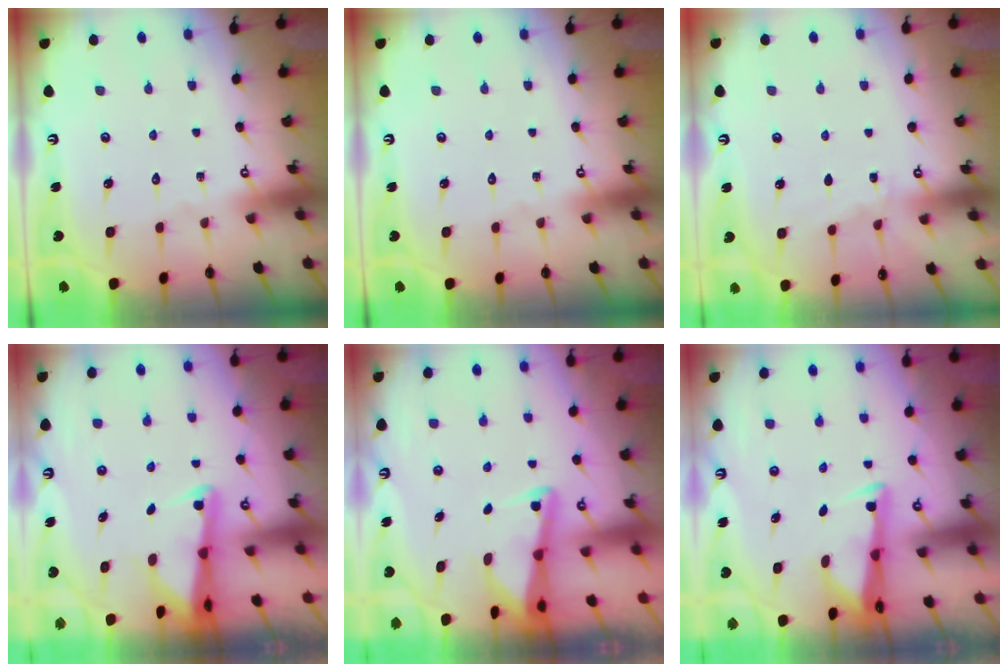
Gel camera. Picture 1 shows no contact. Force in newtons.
{"total": 0.0}
{"total": 2.9, "press": 2.9, "slide": 0.3}
{"total": 2.6, "press": 2.6, "slide": 0.5}
{"total": 2.3, "press": 2.3, "slide": 0.3}
{"total": 3.1, "press": 3.0, "slide": 0.9}